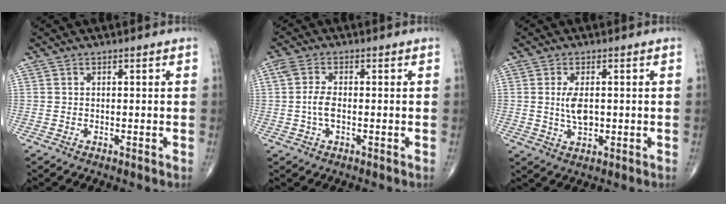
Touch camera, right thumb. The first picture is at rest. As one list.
[{"total": 3.9, "force": [-0.4, 1.9, 3.4], "torque": [-0.083, 0.007, -0.010]}, {"total": 4.9, "force": [0.3, 2.5, 4.2], "torque": [-0.080, -0.009, 0.009]}]